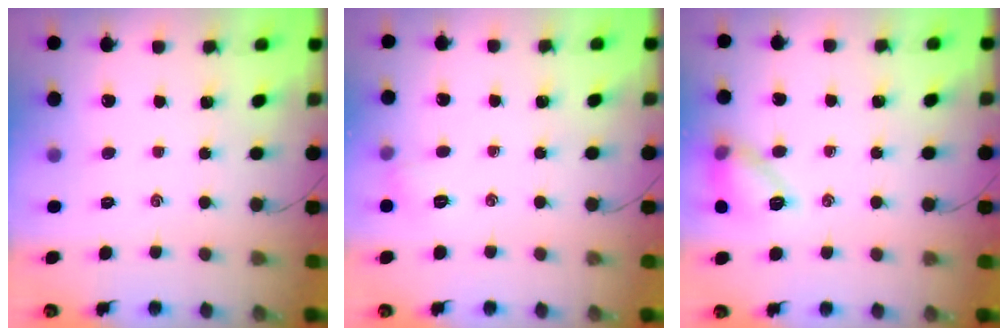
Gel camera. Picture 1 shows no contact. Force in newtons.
{"total": 5.5, "press": 5.2, "slide": 1.7}
{"total": 11.2, "press": 11.2, "slide": 0.2}